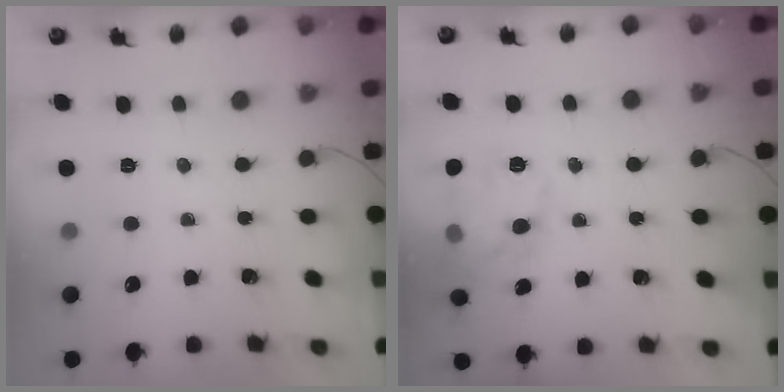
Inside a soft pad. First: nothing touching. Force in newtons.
{"total": 13.1, "press": 13.1, "slide": 0.4}